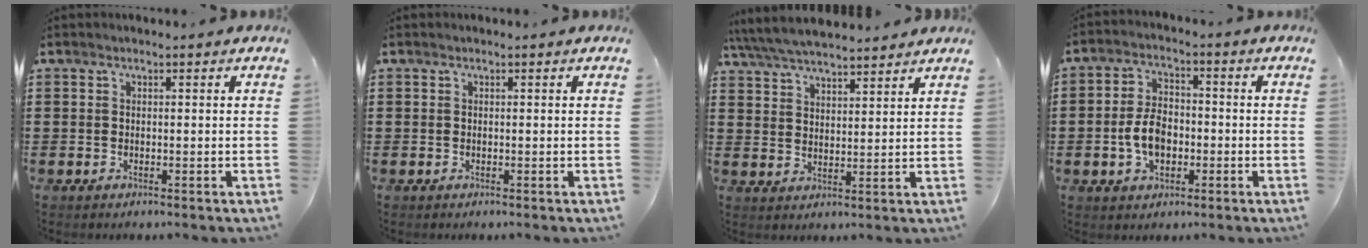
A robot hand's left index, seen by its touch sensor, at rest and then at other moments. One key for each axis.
{"total": 0.0}
{"total": 5.6, "fx": 5.4, "fy": 0.7, "fz": 1.5, "tx": -0.049, "ty": -0.018, "tz": 0.098}
{"total": 6.4, "fx": -1.4, "fy": 3.9, "fz": 4.9, "tx": -0.108, "ty": 0.006, "tz": -0.030}